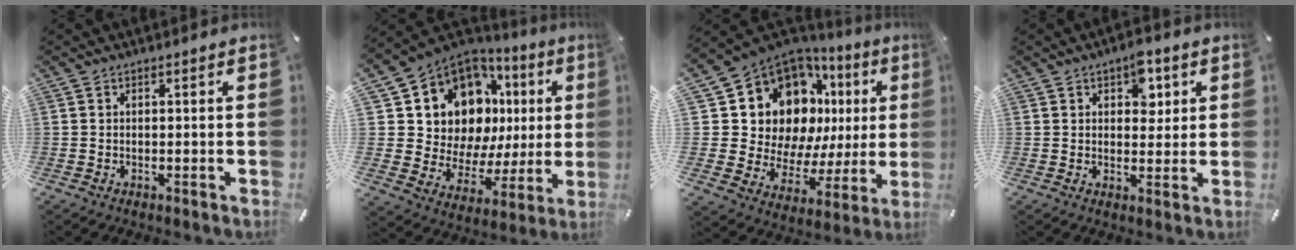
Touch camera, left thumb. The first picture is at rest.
{"total": 14.2, "force": [7.4, 10.6, 5.8], "torque": [-0.107, -0.078, 0.149]}
{"total": 17.9, "force": [8.7, 12.7, 9.1], "torque": [-0.147, -0.080, 0.174]}
{"total": 6.2, "force": [2.8, 4.0, 3.8], "torque": [-0.034, -0.007, 0.041]}